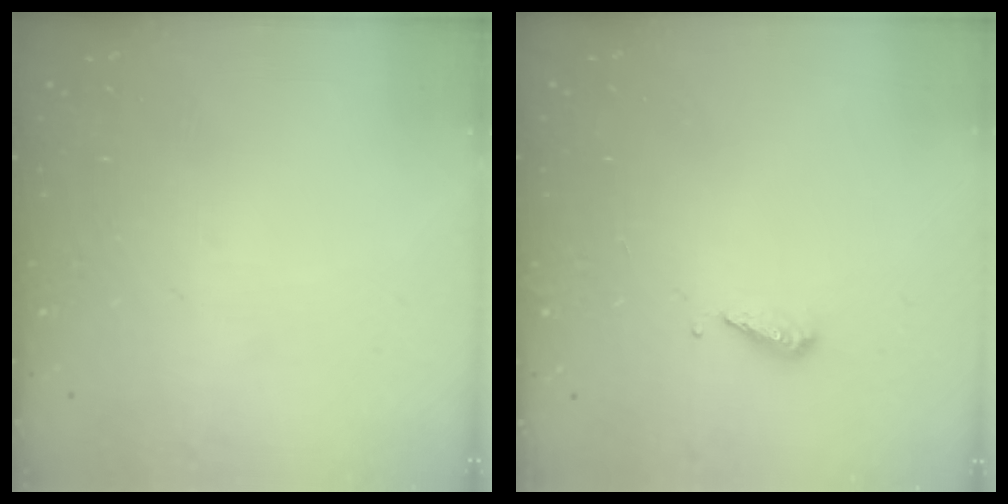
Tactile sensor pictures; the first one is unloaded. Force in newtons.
{"total": 3.9, "press": 3.9, "slide": 0.4}